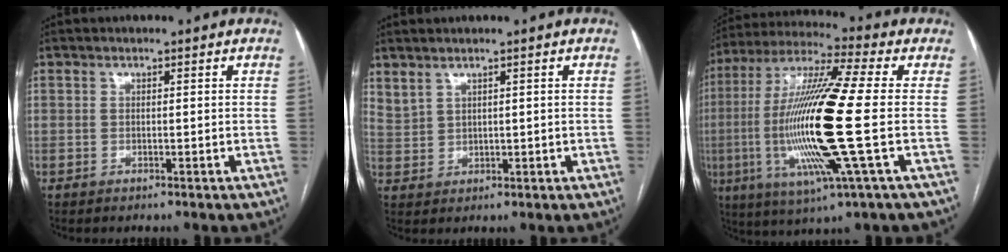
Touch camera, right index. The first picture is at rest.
{"total": 2.9, "force": [2.4, 1.2, 1.2], "torque": [-0.030, 0.004, 0.060]}
{"total": 19.9, "force": [-2.6, 0.2, 19.8], "torque": [-0.406, -0.012, -0.058]}